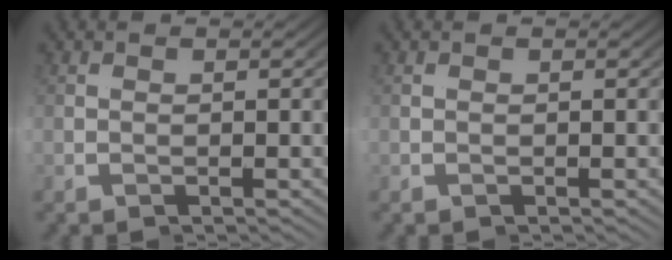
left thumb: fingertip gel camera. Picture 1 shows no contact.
{"total": 0.0}